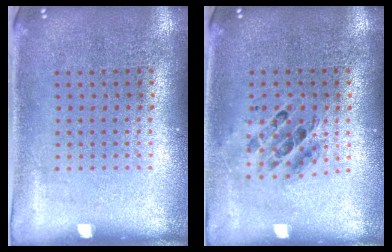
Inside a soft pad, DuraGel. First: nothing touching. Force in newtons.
{"total": 0.5, "press": 0.5, "slide": 0.2}